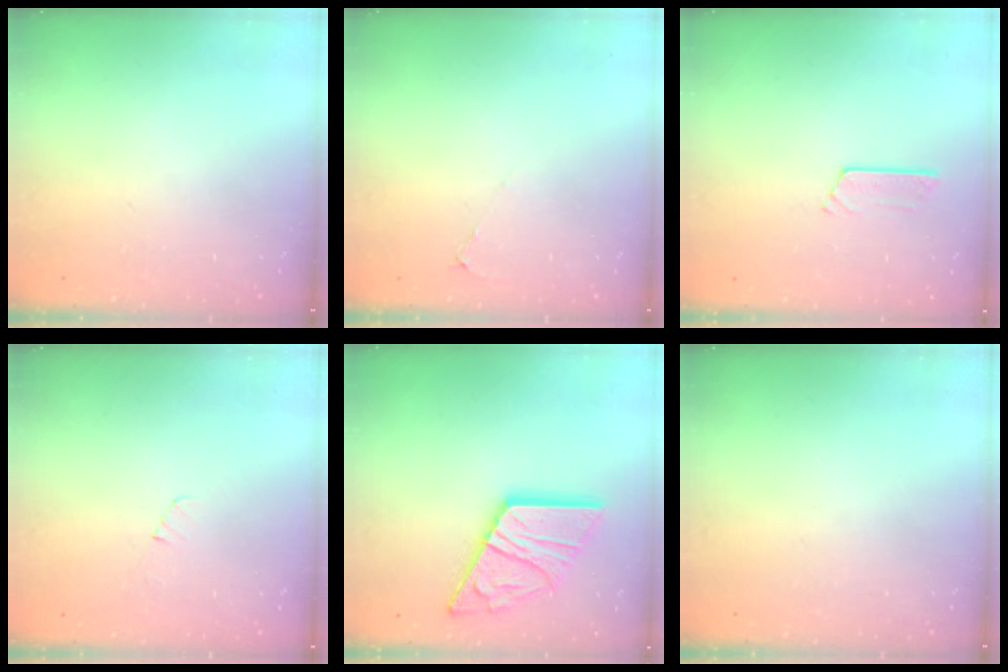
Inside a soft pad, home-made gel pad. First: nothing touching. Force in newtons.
{"total": 1.7, "press": 1.7, "slide": 0.3}
{"total": 2.6, "press": 2.6, "slide": 0.2}
{"total": 3.8, "press": 3.8, "slide": 0.3}
{"total": 19.1, "press": 18.9, "slide": 2.2}
{"total": 0.0}